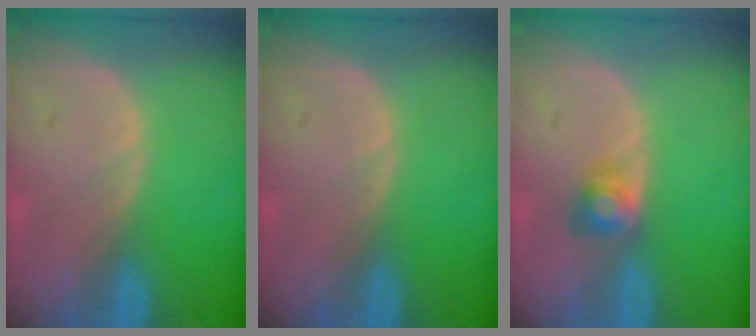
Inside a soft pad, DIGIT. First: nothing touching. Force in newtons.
{"total": 0.0}
{"total": 2.6, "press": 2.6, "slide": 0.1}